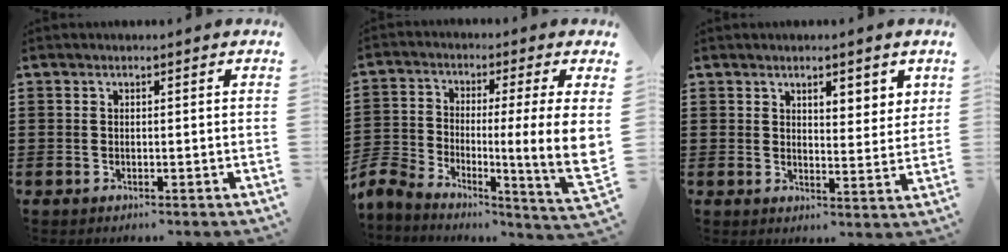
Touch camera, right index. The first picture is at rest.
{"total": 8.1, "force": [-0.3, 1.5, 8.0], "torque": [-0.162, -0.032, -0.013]}
{"total": 3.0, "force": [2.1, 1.3, 1.7], "torque": [-0.022, 0.001, 0.034]}